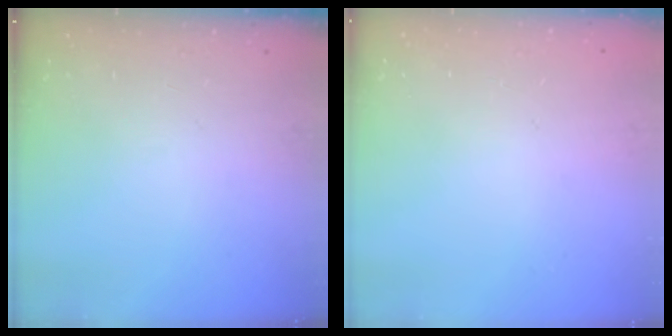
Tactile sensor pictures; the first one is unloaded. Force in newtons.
{"total": 0.0}